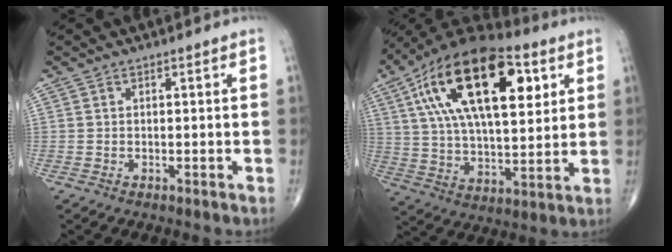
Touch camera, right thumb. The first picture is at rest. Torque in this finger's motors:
{"motor_torque": [-1.32, 2.99, 2.22, 0.54, 0.81]}